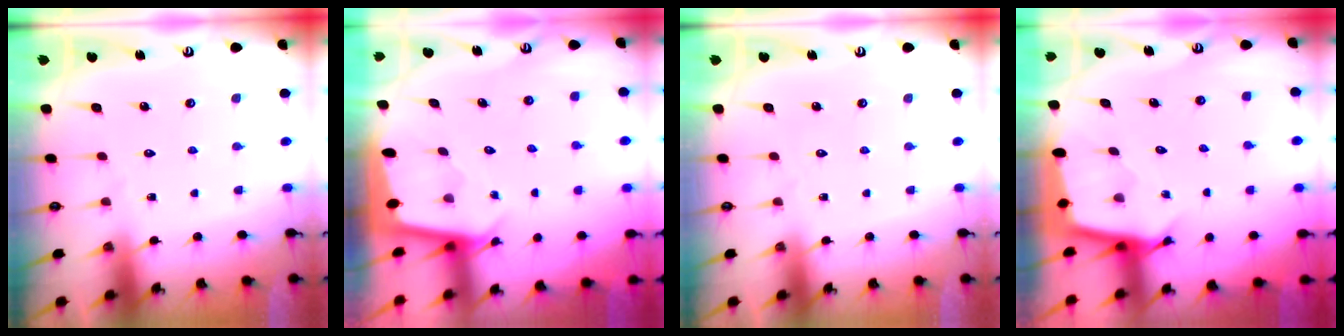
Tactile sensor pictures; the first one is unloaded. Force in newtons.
{"total": 1.9, "press": 1.9, "slide": 0.1}
{"total": 0.0}
{"total": 2.5, "press": 2.5, "slide": 0.1}